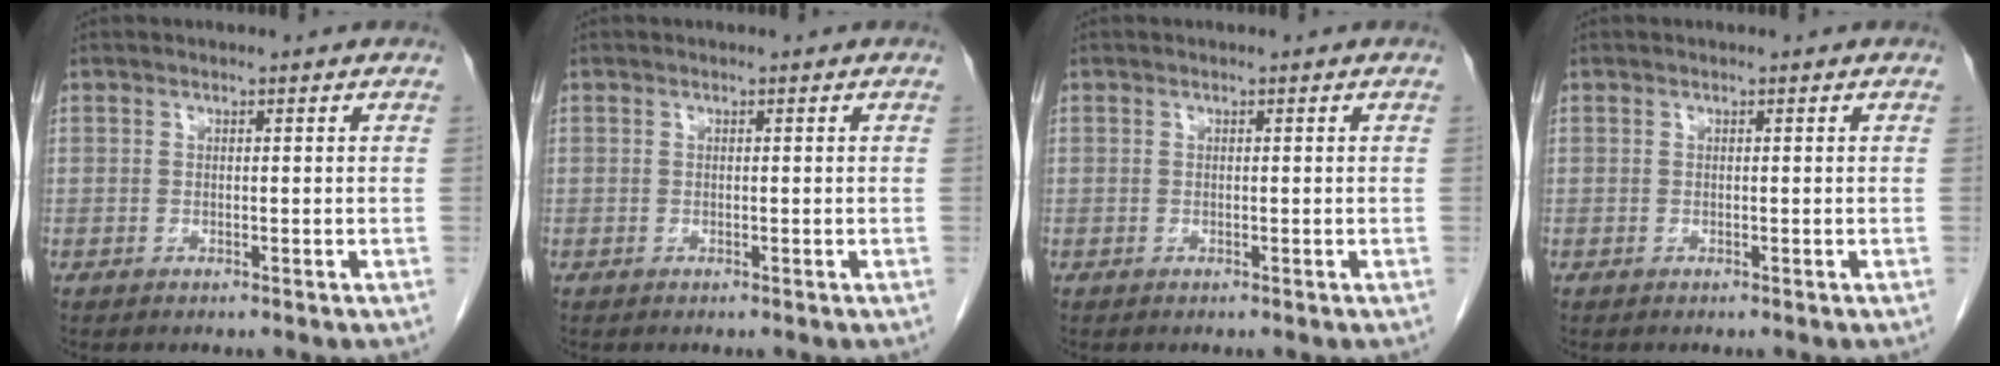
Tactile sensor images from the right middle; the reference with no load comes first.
{"total": 0.0}
{"total": 0.0}
{"total": 0.0}